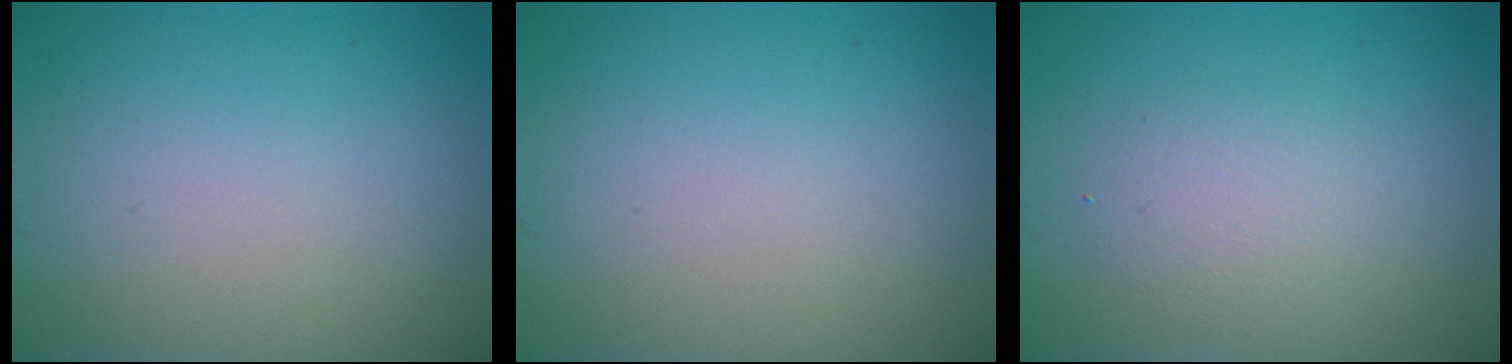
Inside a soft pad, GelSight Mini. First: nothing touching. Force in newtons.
{"total": 0.0}
{"total": 2.1, "press": 2.1, "slide": 0.1}